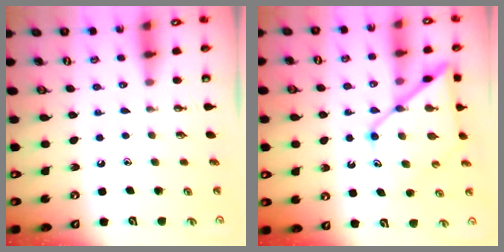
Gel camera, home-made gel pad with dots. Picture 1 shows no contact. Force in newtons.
{"total": 15.7, "press": 15.7, "slide": 1.3}